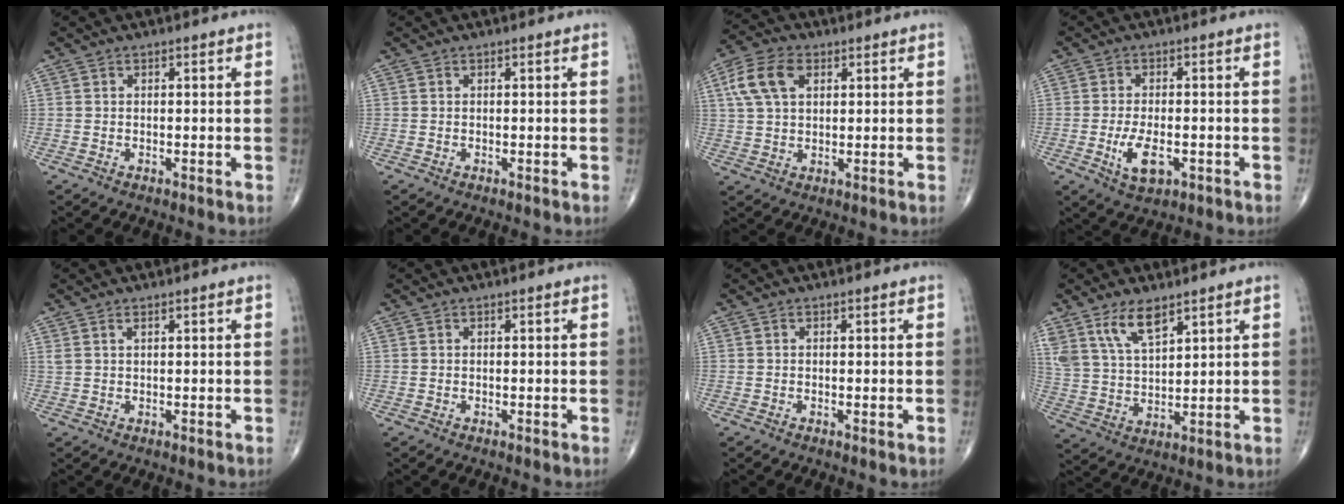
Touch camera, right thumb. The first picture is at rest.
{"total": 0.0}
{"total": 9.2, "force": [3.1, 5.8, 6.4], "torque": [-0.126, 0.010, 0.057]}
{"total": 6.3, "force": [-1.9, 3.1, 5.1], "torque": [-0.091, -0.002, -0.028]}
{"total": 1.2, "force": [0.8, 0.3, 0.8], "torque": [-0.020, 0.005, 0.020]}
{"total": 0.0}
{"total": 1.2, "force": [-0.3, 0.5, 1.0], "torque": [-0.020, -0.004, -0.008]}
{"total": 9.1, "force": [5.9, 3.7, 5.7], "torque": [-0.105, -0.025, 0.124]}